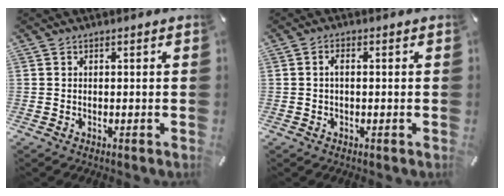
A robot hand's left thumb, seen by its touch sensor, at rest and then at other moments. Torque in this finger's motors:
{"motor_torque": [-0.05, -0.29, -0.01, 0.36, -0.02]}